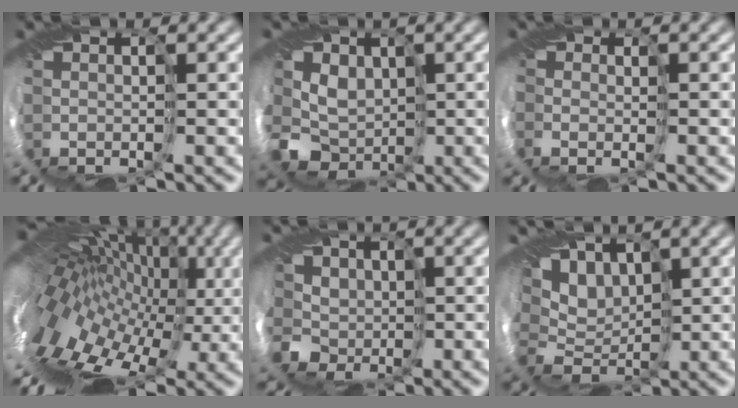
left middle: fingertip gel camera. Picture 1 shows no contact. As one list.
[{"total": 5.8, "force": [-1.2, 5.4, 1.8], "torque": [-0.027, -0.007, -0.039]}, {"total": 1.2, "force": [-0.9, 0.8, 0.2], "torque": [-0.008, -0.014, -0.022]}, {"total": 16.5, "force": [0.9, 9.1, 13.7], "torque": [-0.212, 0.027, 0.023]}, {"total": 5.5, "force": [-0.3, 5.4, 1.1], "torque": [-0.041, 0.014, -0.048]}, {"total": 6.2, "force": [1.3, 4.8, 3.7], "torque": [-0.060, 0.004, 0.017]}]